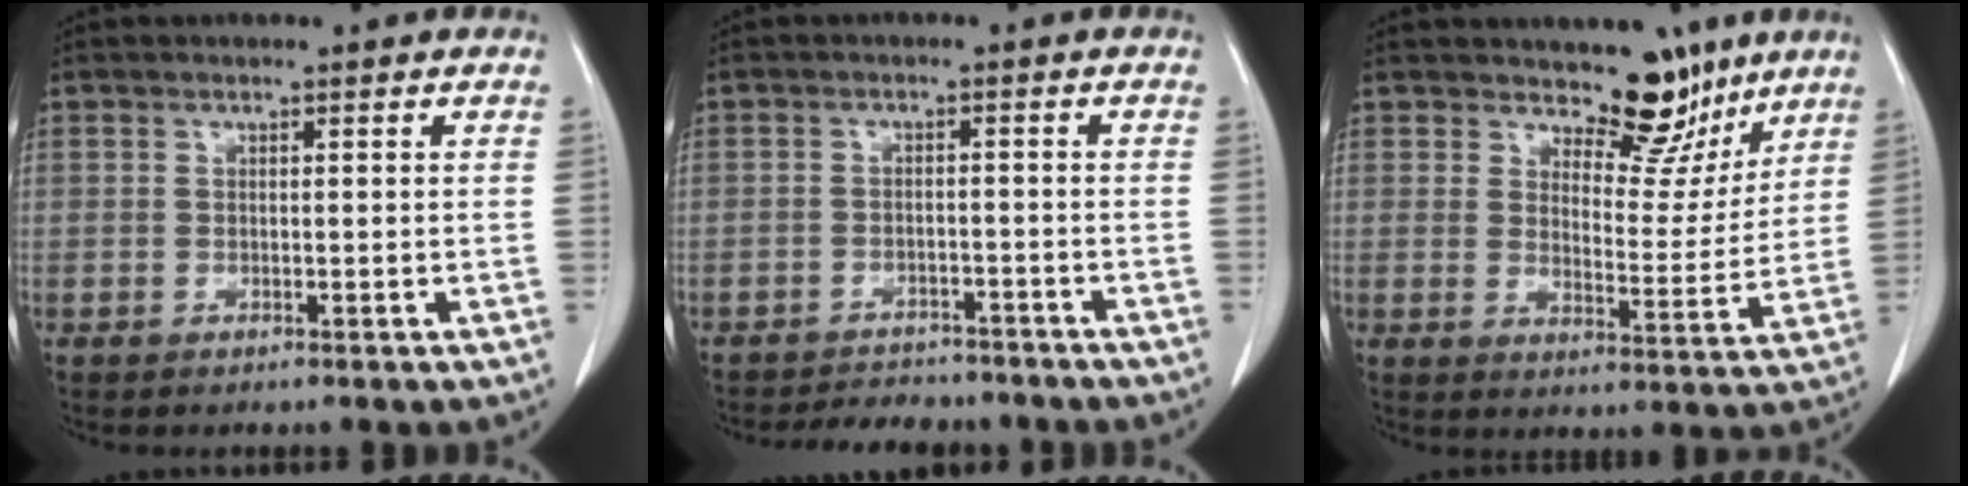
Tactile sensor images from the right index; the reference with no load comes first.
{"total": 9.3, "force": [-8.4, 3.1, 2.4], "torque": [-0.039, -0.002, -0.104]}
{"total": 8.7, "force": [7.1, 3.8, 3.4], "torque": [-0.031, -0.019, 0.100]}